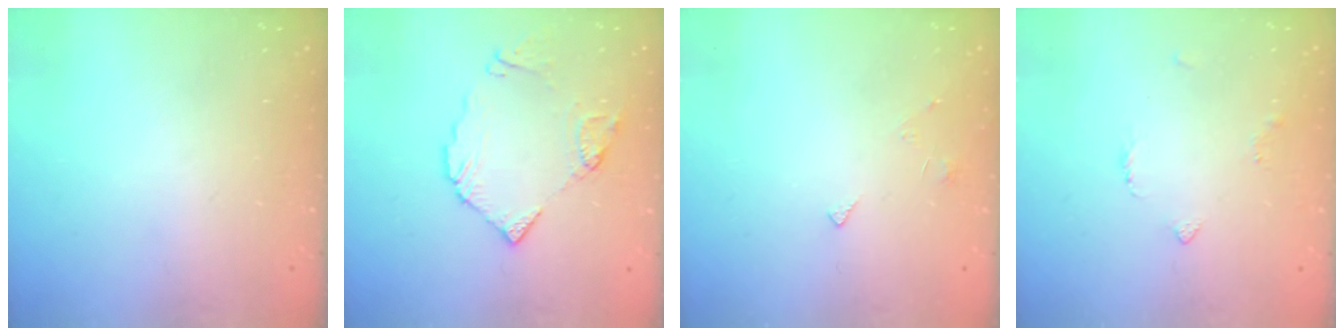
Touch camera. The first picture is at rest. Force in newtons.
{"total": 11.2, "press": 11.2, "slide": 1.3}
{"total": 2.2, "press": 2.1, "slide": 0.4}
{"total": 2.8, "press": 2.7, "slide": 0.7}